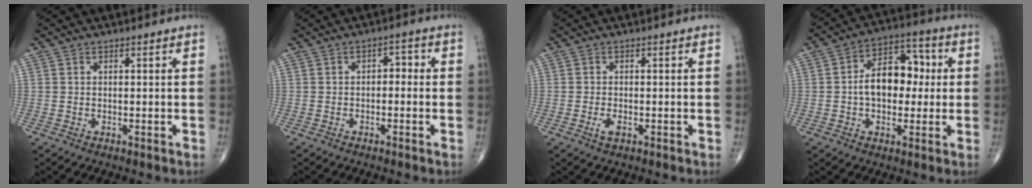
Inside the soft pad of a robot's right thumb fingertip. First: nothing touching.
{"total": 2.6, "force": [-0.3, 1.7, 2.0], "torque": [-0.012, 0.016, -0.013]}
{"total": 1.7, "force": [-0.7, 0.7, 1.4], "torque": [-0.029, -0.001, -0.012]}
{"total": 12.2, "force": [0.3, 8.0, 9.2], "torque": [-0.113, 0.033, -0.002]}